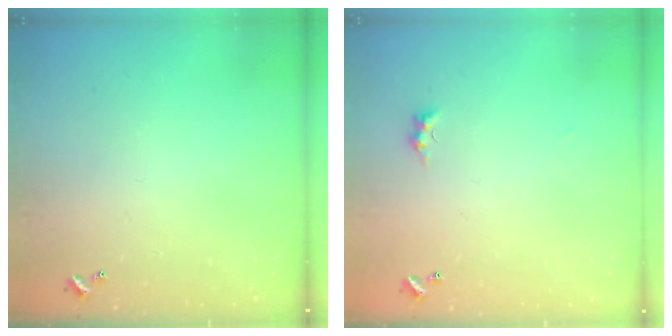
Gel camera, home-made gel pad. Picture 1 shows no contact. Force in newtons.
{"total": 0.9, "press": 0.7, "slide": 0.5}